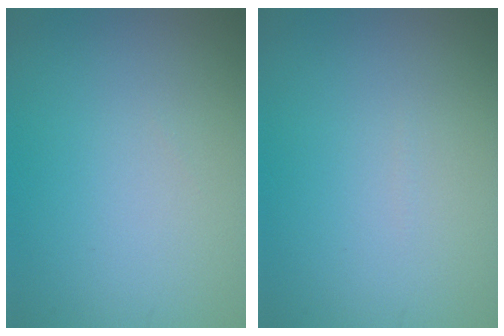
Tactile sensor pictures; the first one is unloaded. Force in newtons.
{"total": 0.0}